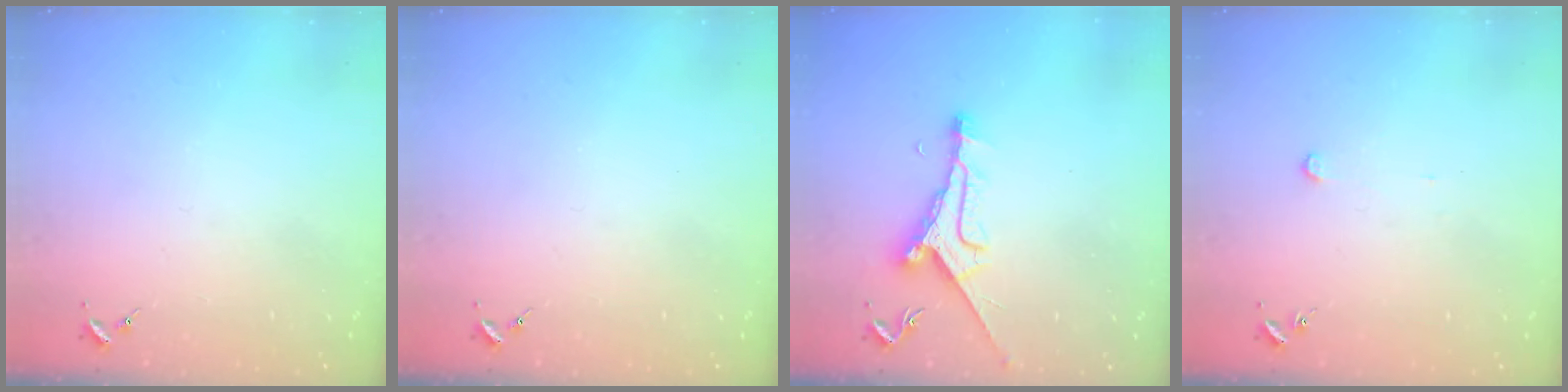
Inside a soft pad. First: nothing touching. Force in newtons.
{"total": 0.0}
{"total": 9.9, "press": 9.8, "slide": 0.7}
{"total": 2.4, "press": 2.4, "slide": 0.2}